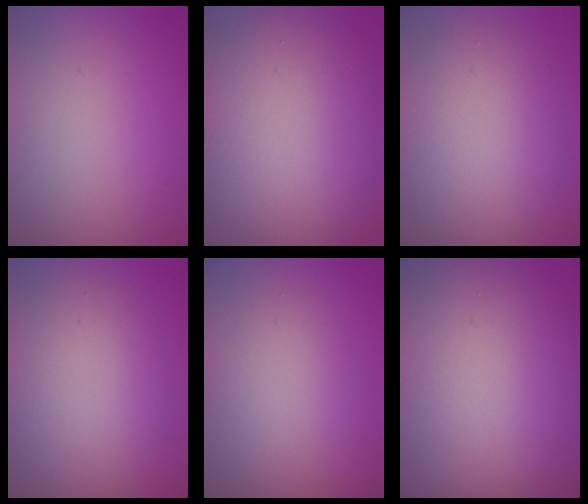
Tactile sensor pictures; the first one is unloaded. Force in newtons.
{"total": 11.9, "press": 11.9, "slide": 0.5}
{"total": 6.4, "press": 6.4, "slide": 0.6}
{"total": 5.6, "press": 5.6, "slide": 0.5}
{"total": 2.8, "press": 2.8, "slide": 0.2}
{"total": 14.6, "press": 14.6, "slide": 0.9}